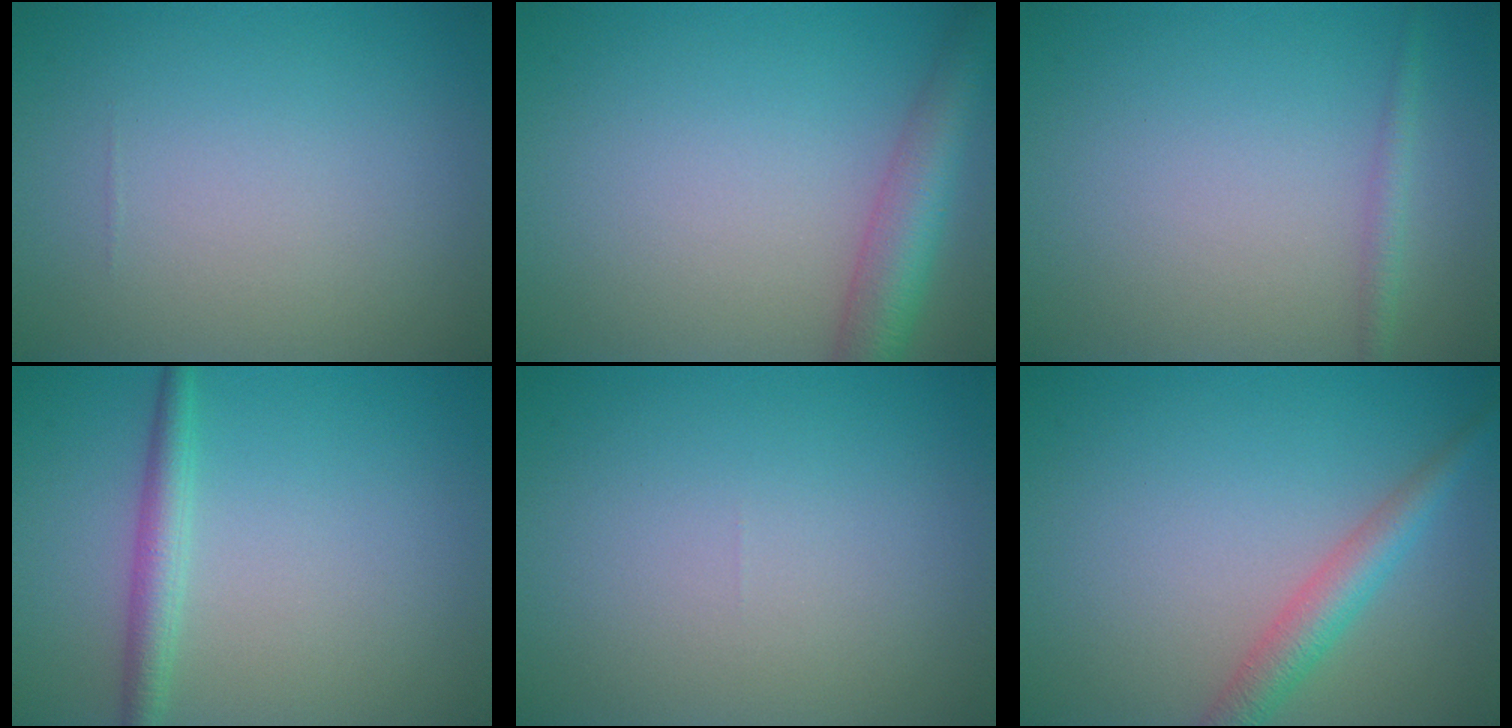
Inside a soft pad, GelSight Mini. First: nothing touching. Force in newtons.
{"total": 4.9, "press": 4.9, "slide": 0.2}
{"total": 1.2, "press": 1.2, "slide": 0.1}
{"total": 2.4, "press": 2.4, "slide": 0.0}
{"total": 0.0}
{"total": 3.1, "press": 3.1, "slide": 0.1}